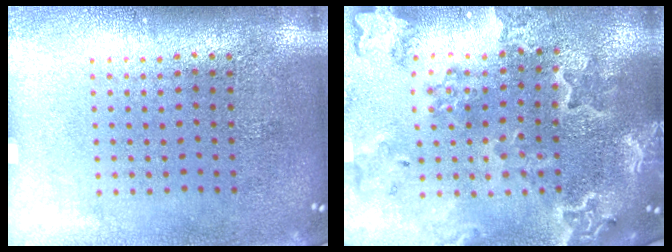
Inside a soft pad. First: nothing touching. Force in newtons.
{"total": 2.4, "press": 2.3, "slide": 0.7}